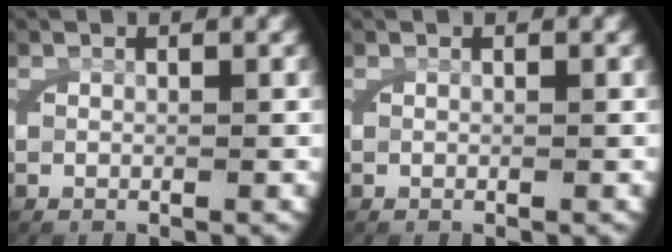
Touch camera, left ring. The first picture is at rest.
{"total": 0.0}